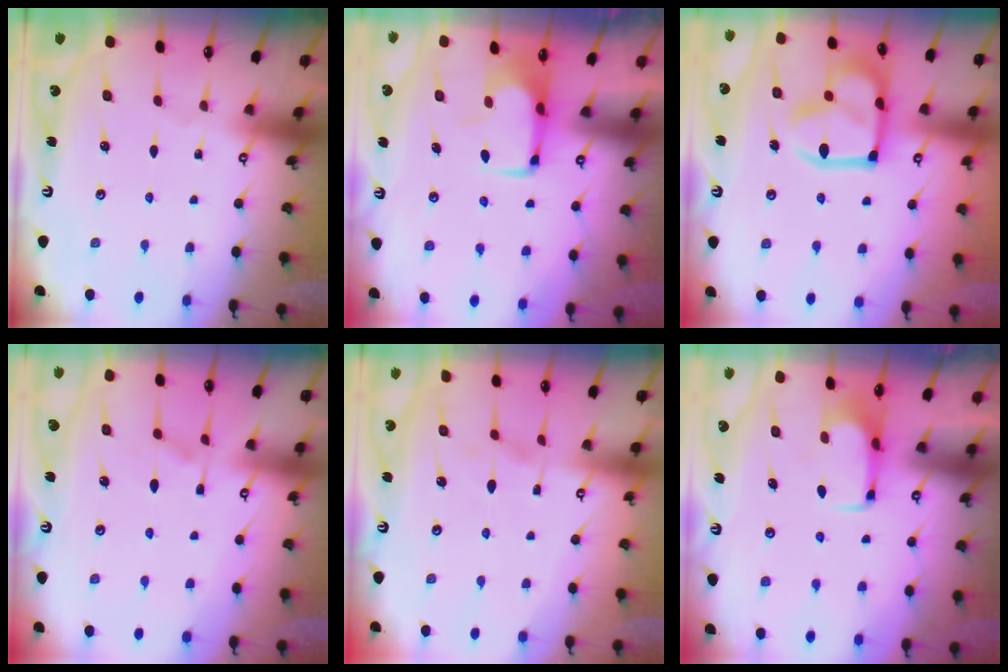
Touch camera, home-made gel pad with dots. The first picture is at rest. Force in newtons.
{"total": 1.7, "press": 1.6, "slide": 0.5}
{"total": 11.6, "press": 11.5, "slide": 1.5}
{"total": 1.6, "press": 1.0, "slide": 1.2}
{"total": 2.4, "press": 2.2, "slide": 1.1}
{"total": 2.0, "press": 2.0, "slide": 0.2}